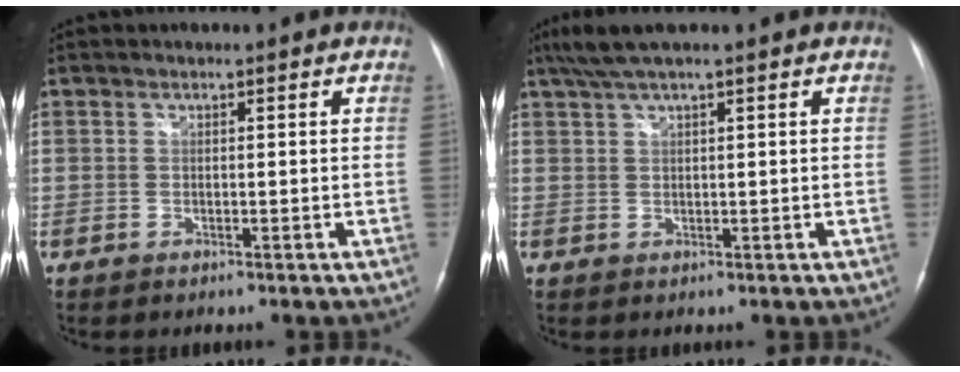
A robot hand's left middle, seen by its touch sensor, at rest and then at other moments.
{"total": 4.8, "force": [3.6, 0.0, 3.1], "torque": [-0.067, 0.028, 0.070]}